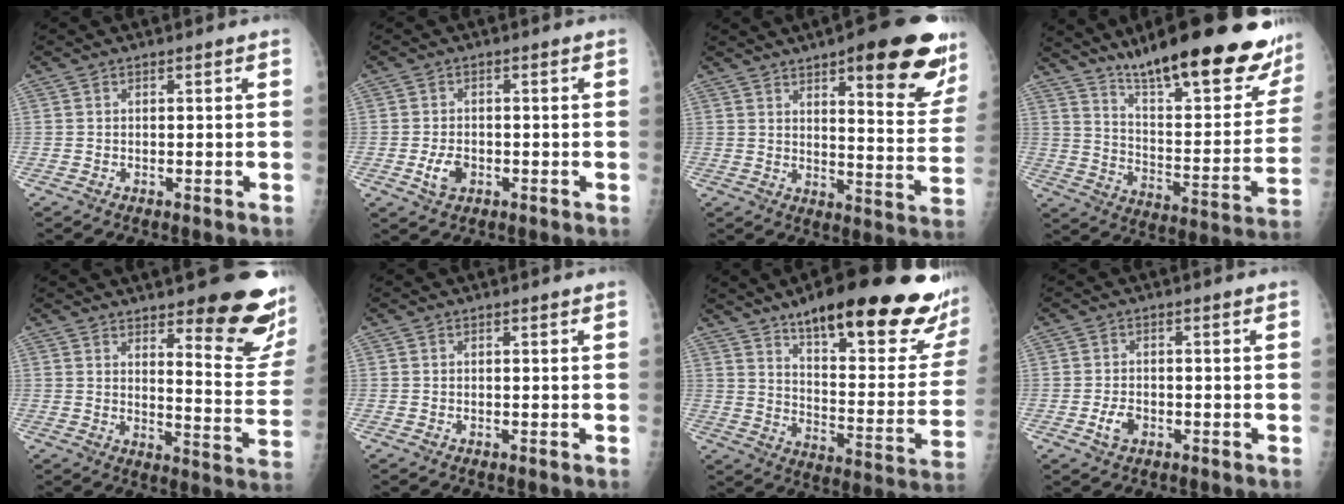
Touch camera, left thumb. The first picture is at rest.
{"total": 3.9, "force": [-1.3, 2.6, 2.7], "torque": [-0.047, 0.008, -0.021]}
{"total": 21.6, "force": [12.3, 6.1, 16.7], "torque": [-0.177, -0.056, 0.161]}
{"total": 29.7, "force": [21.5, 6.9, 19.3], "torque": [-0.247, -0.084, 0.312]}
{"total": 18.9, "force": [11.5, 5.1, 14.1], "torque": [-0.142, -0.087, 0.149]}
{"total": 0.0}
{"total": 31.0, "force": [20.3, 7.6, 22.2], "torque": [-0.255, -0.067, 0.288]}
{"total": 3.1, "force": [-1.3, 2.0, 2.0], "torque": [-0.036, 0.011, -0.023]}